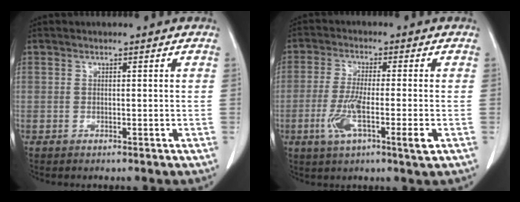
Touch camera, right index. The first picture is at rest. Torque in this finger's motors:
{"motor_torque": [1.00, -0.69, 0.58, 0.17]}